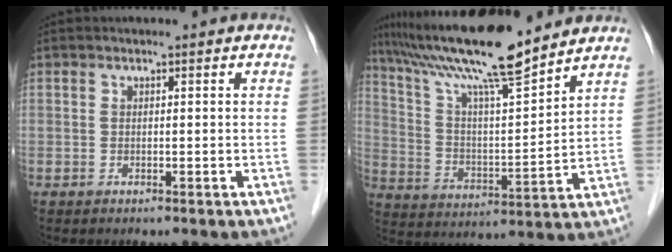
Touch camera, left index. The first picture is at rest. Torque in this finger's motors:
{"motor_torque": [0.92, -0.85, 0.81, 0.21]}